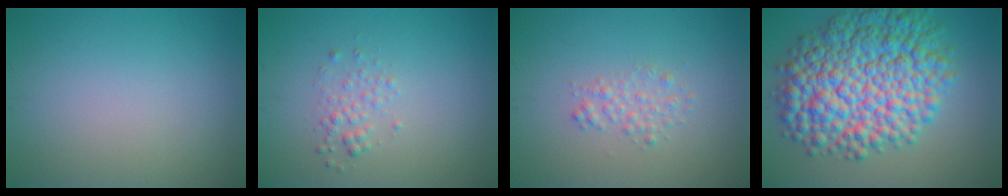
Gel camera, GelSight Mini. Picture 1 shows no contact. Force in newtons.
{"total": 1.4, "press": 1.4, "slide": 0.1}
{"total": 1.5, "press": 1.5, "slide": 0.0}
{"total": 12.8, "press": 12.8, "slide": 0.2}